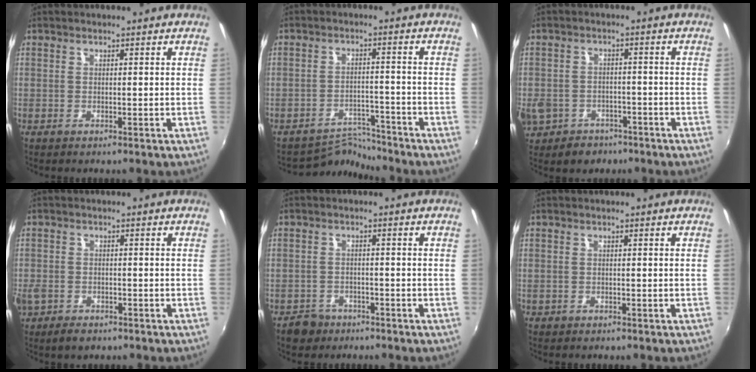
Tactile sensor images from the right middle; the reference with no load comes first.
{"total": 5.2, "force": [-5.0, 0.7, -1.3], "torque": [0.011, 0.015, -0.082]}
{"total": 13.4, "force": [-5.9, 10.9, 5.1], "torque": [-0.174, 0.002, -0.077]}
{"total": 6.5, "force": [-3.7, 4.2, 3.3], "torque": [-0.085, -0.016, -0.065]}
{"total": 4.2, "force": [-2.9, 2.9, 0.7], "torque": [-0.030, 0.004, -0.046]}
{"total": 0.8, "force": [-0.4, 0.7, 0.2], "torque": [-0.006, -0.003, -0.006]}